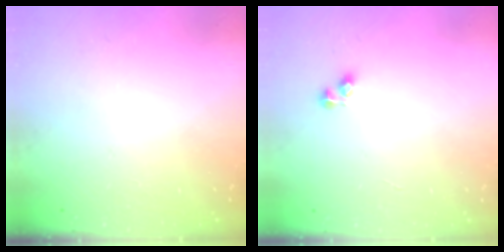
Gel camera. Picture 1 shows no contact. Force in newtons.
{"total": 2.0, "press": 2.0, "slide": 0.3}